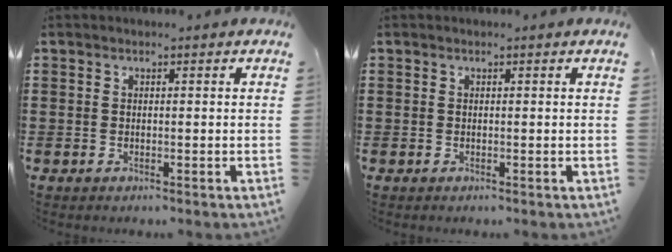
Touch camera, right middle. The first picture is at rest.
{"total": 0.0}